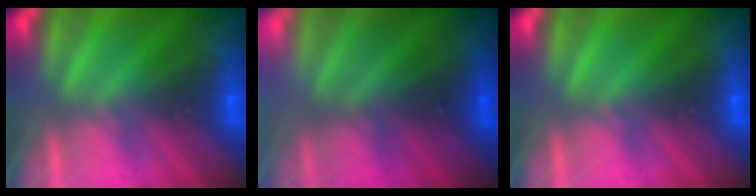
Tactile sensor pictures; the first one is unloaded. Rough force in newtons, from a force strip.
{"total": 2.3}
{"total": 0.0}